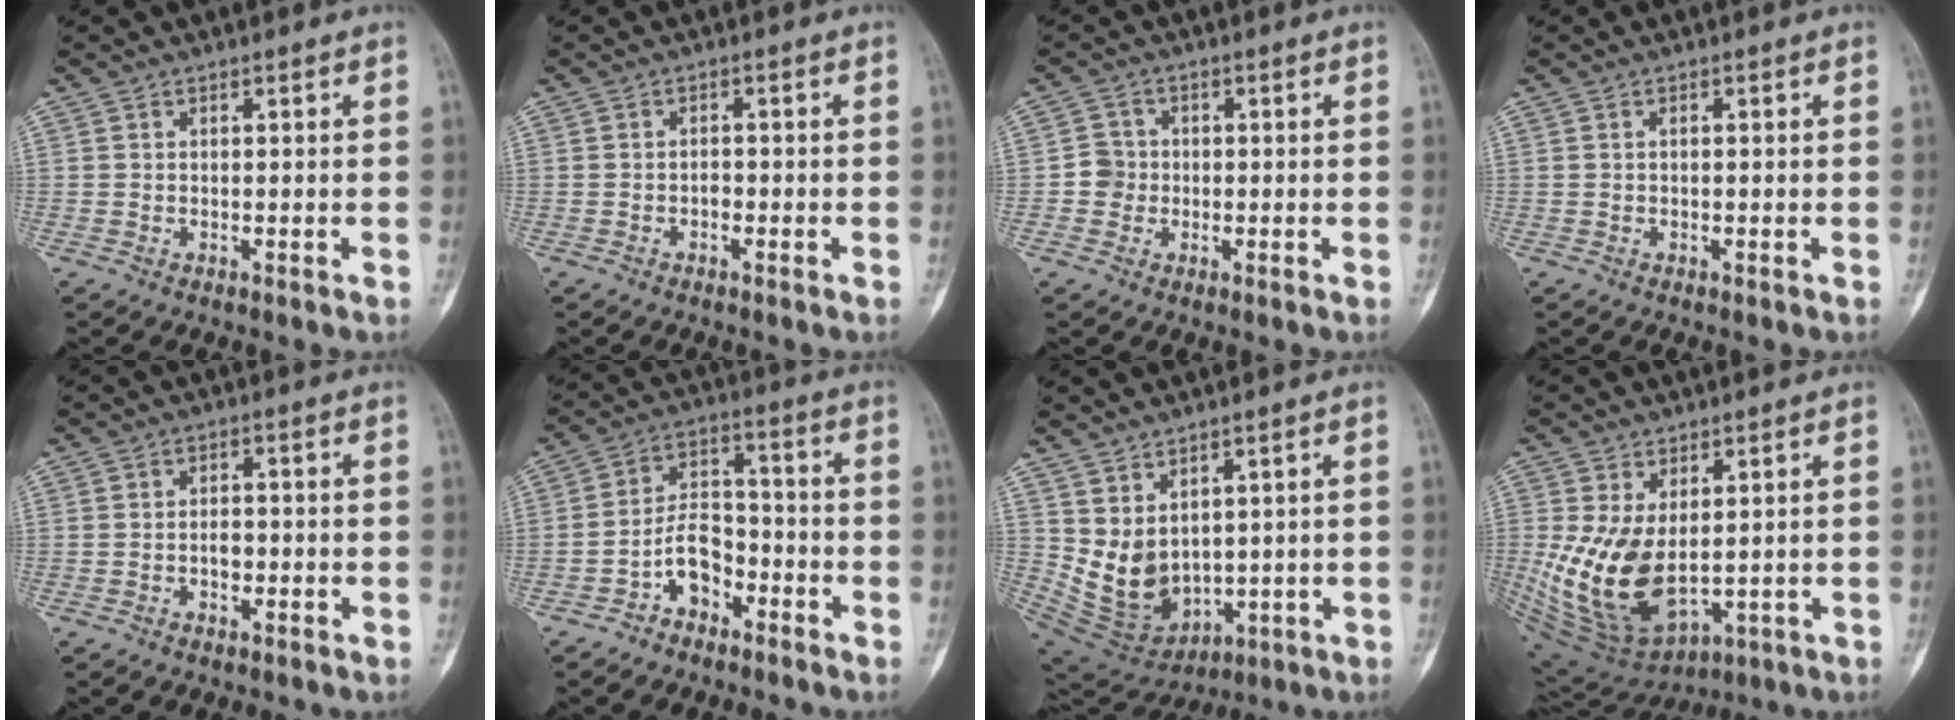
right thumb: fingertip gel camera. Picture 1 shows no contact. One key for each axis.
{"total": 1.3, "fx": -0.6, "fy": 0.8, "fz": 0.8, "tx": -0.008, "ty": 0.005, "tz": -0.013}
{"total": 3.4, "fx": -0.5, "fy": 3.3, "fz": 0.8, "tx": 0.008, "ty": 0.009, "tz": -0.017}
{"total": 0.0}
{"total": 2.7, "fx": -1.0, "fy": 1.7, "fz": 1.8, "tx": -0.023, "ty": 0.010, "tz": -0.019}
{"total": 8.4, "fx": -4.5, "fy": 5.3, "fz": 4.8, "tx": -0.068, "ty": 0.047, "tz": -0.085}
{"total": 10.8, "fx": 1.9, "fy": 7.8, "fz": 7.1, "tx": -0.107, "ty": -0.023, "tz": 0.073}
{"total": 15.3, "fx": 0.1, "fy": 9.2, "fz": 12.2, "tx": -0.220, "ty": -0.016, "tz": 0.030}